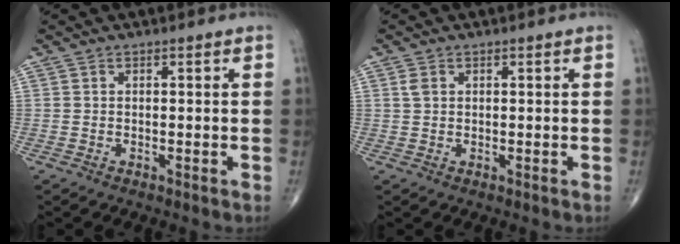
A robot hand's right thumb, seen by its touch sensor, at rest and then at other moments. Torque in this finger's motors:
{"motor_torque": [-0.27, 0.27, 0.10, -0.06, 0.00]}